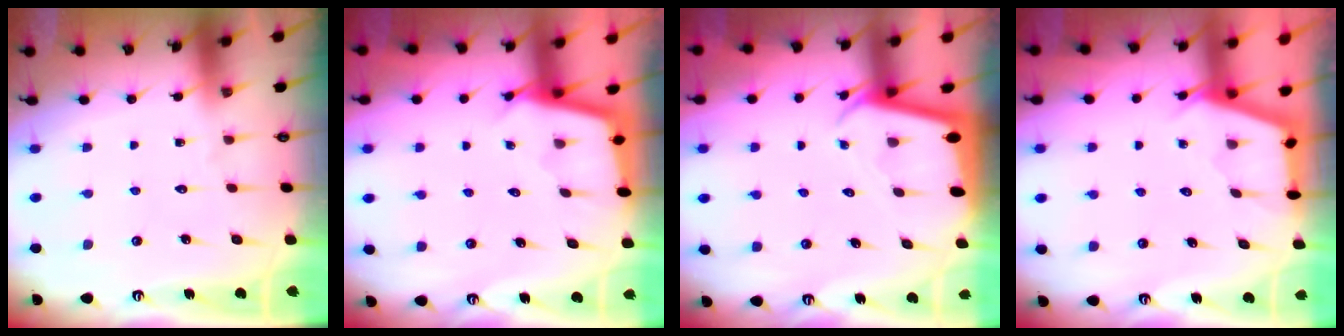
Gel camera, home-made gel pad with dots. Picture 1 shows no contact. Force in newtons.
{"total": 2.5, "press": 2.5, "slide": 0.2}
{"total": 2.1, "press": 2.1, "slide": 0.1}
{"total": 2.8, "press": 2.8, "slide": 0.4}